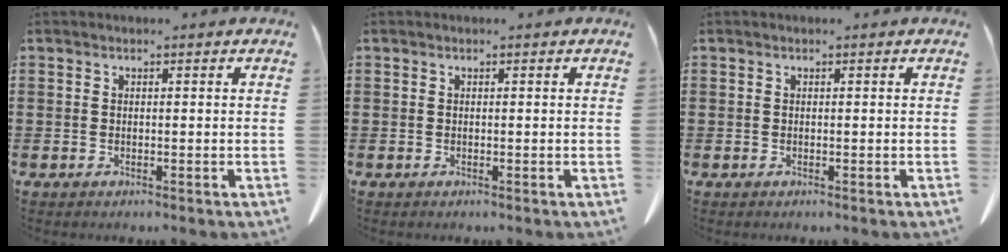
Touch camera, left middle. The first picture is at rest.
{"total": 0.0}
{"total": 0.0}